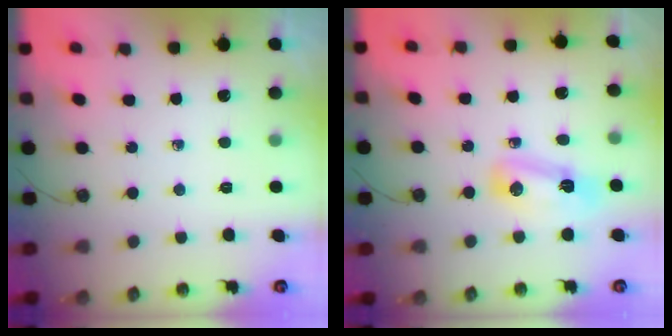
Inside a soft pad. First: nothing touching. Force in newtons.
{"total": 6.9, "press": 6.9, "slide": 0.8}